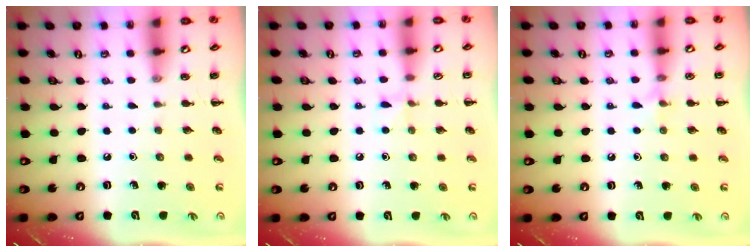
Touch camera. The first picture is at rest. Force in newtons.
{"total": 4.3, "press": 4.0, "slide": 1.6}
{"total": 5.1, "press": 4.9, "slide": 1.3}